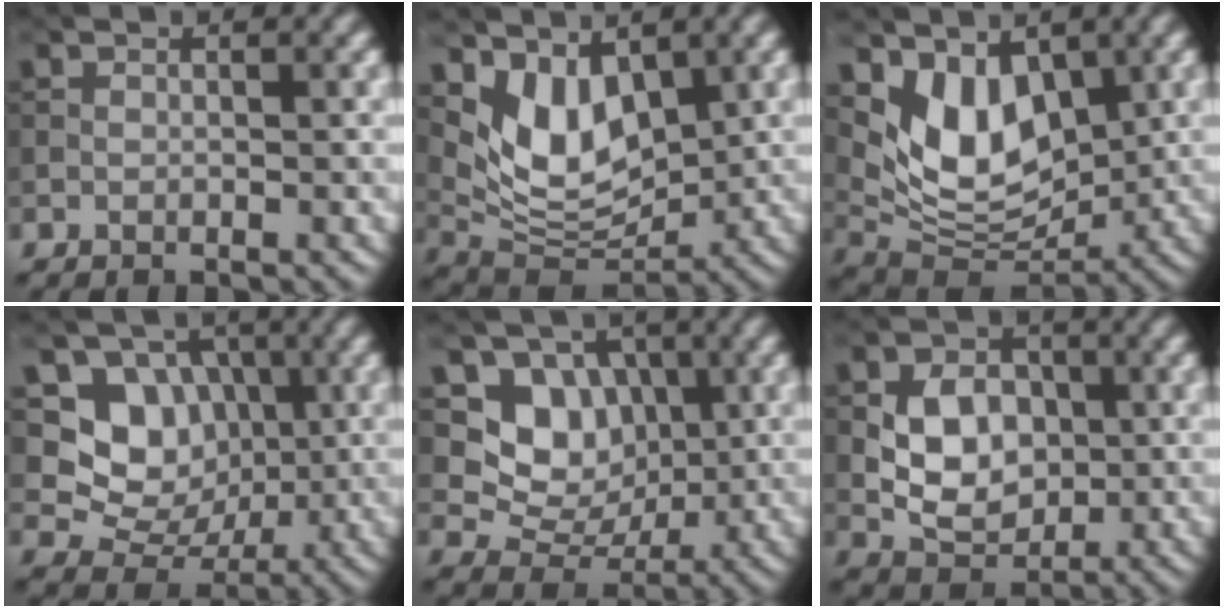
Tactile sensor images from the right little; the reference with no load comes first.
{"total": 5.1, "force": [2.3, 2.9, 3.4], "torque": [-0.069, -0.021, 0.043]}
{"total": 5.6, "force": [2.3, 3.5, 3.8], "torque": [-0.073, -0.024, 0.041]}
{"total": 6.2, "force": [1.2, 5.3, 2.9], "torque": [-0.032, -0.012, 0.011]}
{"total": 5.7, "force": [1.4, 4.8, 2.8], "torque": [-0.033, -0.011, 0.014]}
{"total": 5.2, "force": [0.1, 3.9, 3.4], "torque": [-0.056, -0.001, 0.004]}